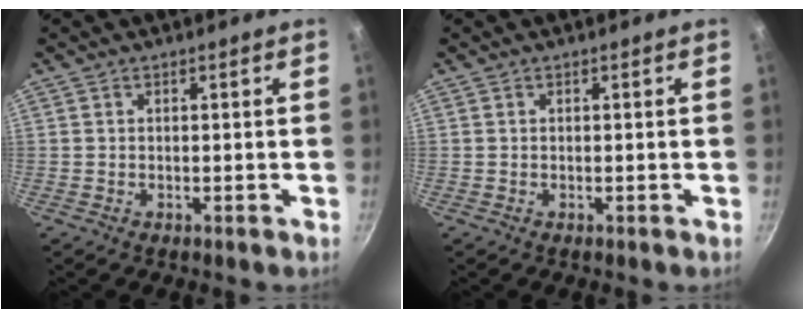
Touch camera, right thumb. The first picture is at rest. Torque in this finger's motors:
{"motor_torque": [0.00, 0.00, -0.09, -0.09, 0.06]}